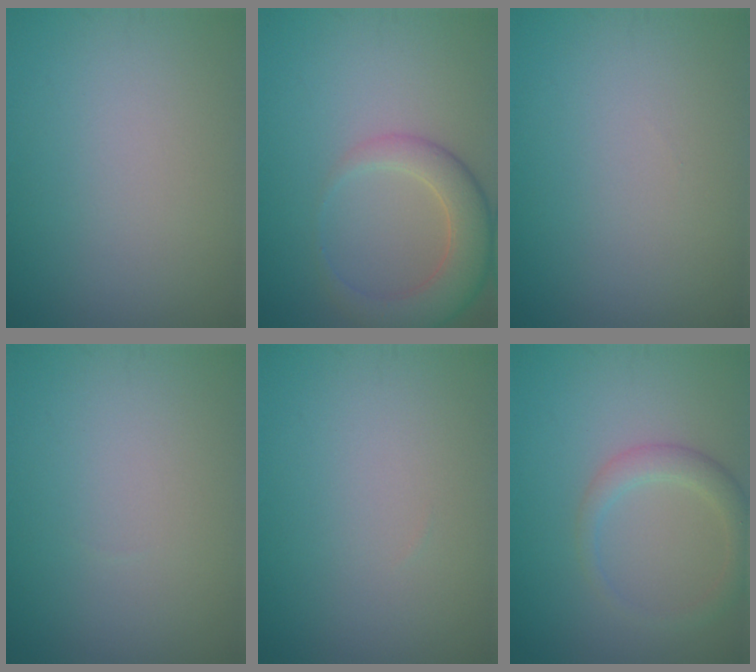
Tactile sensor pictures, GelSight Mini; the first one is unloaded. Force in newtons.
{"total": 4.9, "press": 4.9, "slide": 0.5}
{"total": 0.0}
{"total": 0.0}
{"total": 0.0}
{"total": 2.5, "press": 2.5, "slide": 0.2}